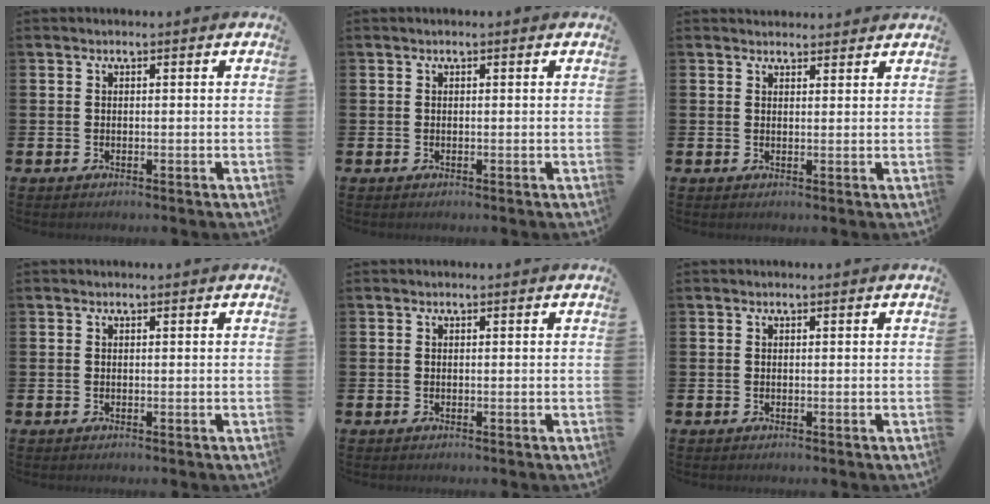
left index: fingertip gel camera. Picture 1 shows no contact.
{"total": 0.0}
{"total": 2.1, "force": [2.1, 0.5, -0.1], "torque": [0.007, -0.009, 0.037]}
{"total": 0.0}
{"total": 0.0}
{"total": 0.0}